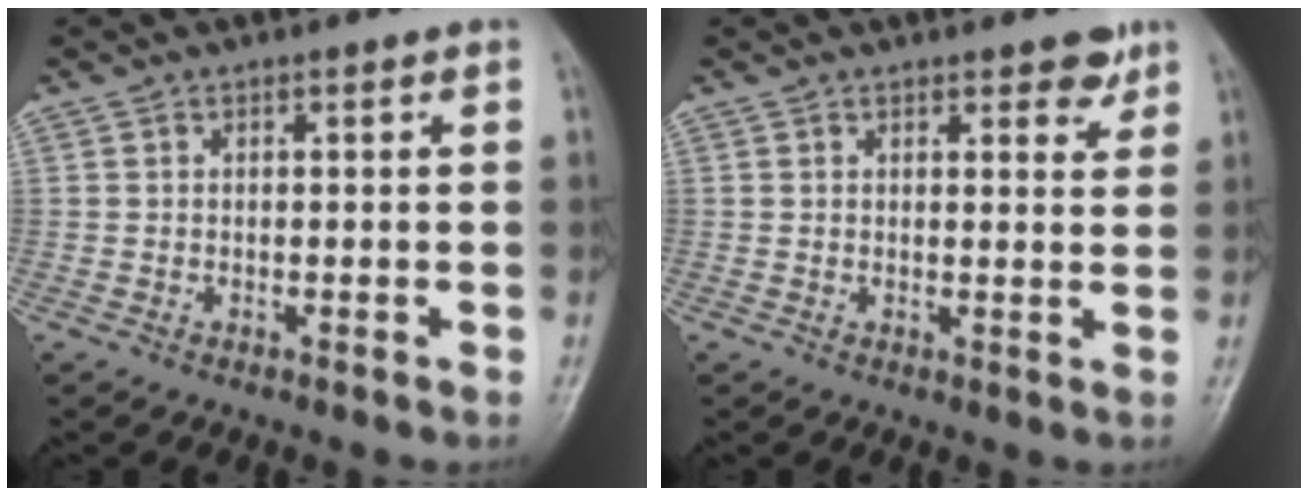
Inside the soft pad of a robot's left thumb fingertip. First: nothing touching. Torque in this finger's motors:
{"motor_torque": [0.23, 0.46, -0.15, -0.18, 0.04]}